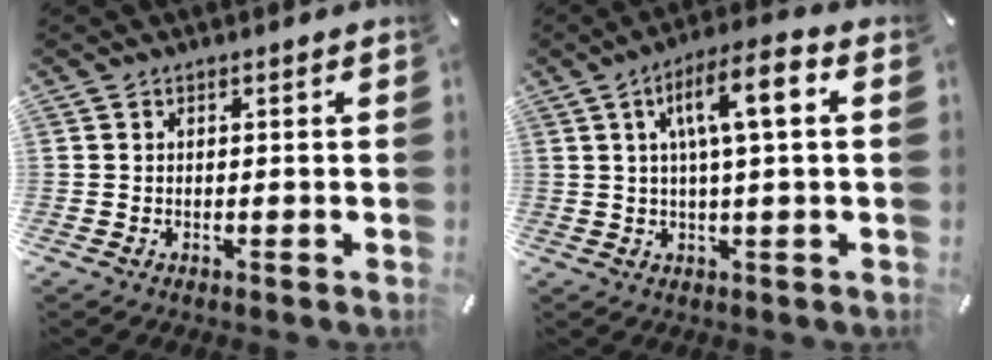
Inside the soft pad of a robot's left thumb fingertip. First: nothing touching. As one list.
[{"total": 10.6, "force": [2.8, 2.4, 9.9], "torque": [-0.172, 0.005, 0.041]}]